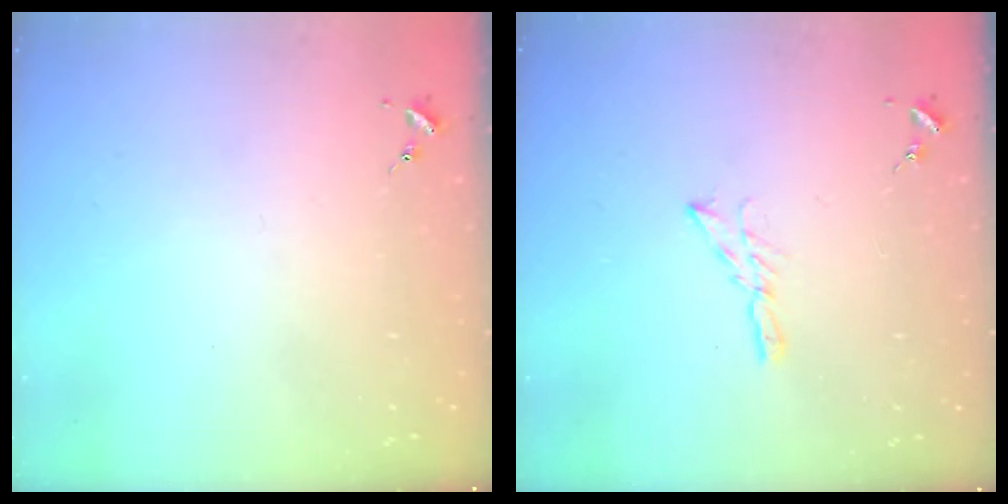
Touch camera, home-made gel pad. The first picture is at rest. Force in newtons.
{"total": 5.4, "press": 5.4, "slide": 0.6}